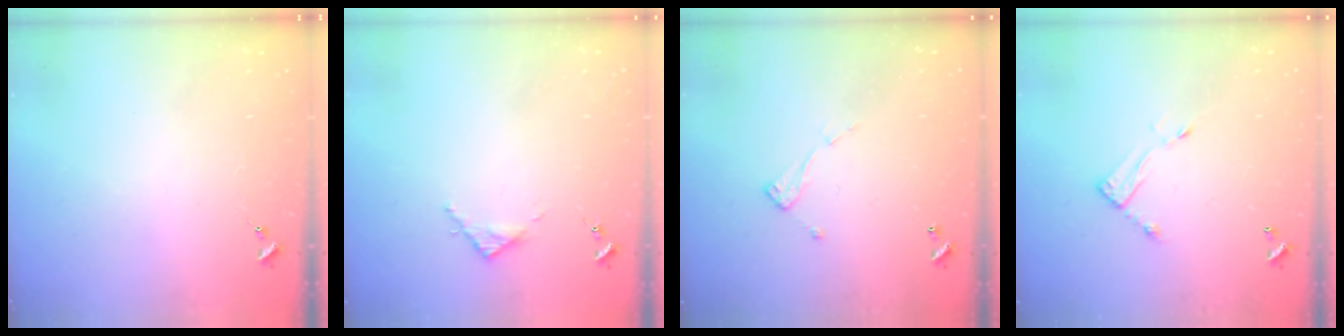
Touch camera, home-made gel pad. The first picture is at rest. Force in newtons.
{"total": 2.8, "press": 2.8, "slide": 0.4}
{"total": 6.9, "press": 6.9, "slide": 0.3}
{"total": 7.1, "press": 7.1, "slide": 0.5}